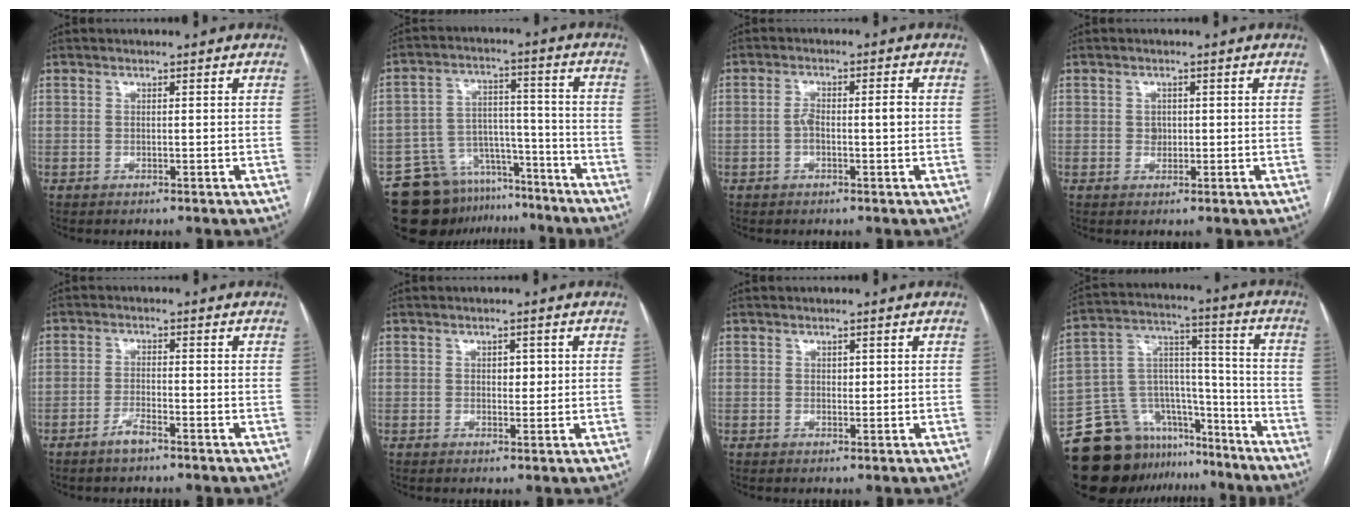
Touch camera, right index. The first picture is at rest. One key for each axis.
{"total": 12.8, "fx": -10.3, "fy": 7.2, "fz": 2.2, "tx": -0.029, "ty": 0.059, "tz": -0.162}
{"total": 4.0, "fx": -0.4, "fy": 1.2, "fz": 3.8, "tx": -0.070, "ty": 0.015, "tz": -0.008}
{"total": 1.5, "fx": 0.1, "fy": 1.3, "fz": 0.7, "tx": -0.011, "ty": 0.001, "tz": 0.003}
{"total": 2.7, "fx": -2.0, "fy": 0.4, "fz": 1.7, "tx": -0.035, "ty": 0.000, "tz": -0.040}
{"total": 1.9, "fx": 0.4, "fy": 1.2, "fz": 1.5, "tx": -0.016, "ty": 0.002, "tz": 0.005}
{"total": 0.8, "fx": 0.2, "fy": 0.6, "fz": 0.5, "tx": -0.004, "ty": 0.000, "tz": 0.003}
{"total": 17.7, "fx": -13.9, "fy": 10.1, "fz": 4.4, "tx": -0.076, "ty": 0.086, "tz": -0.223}